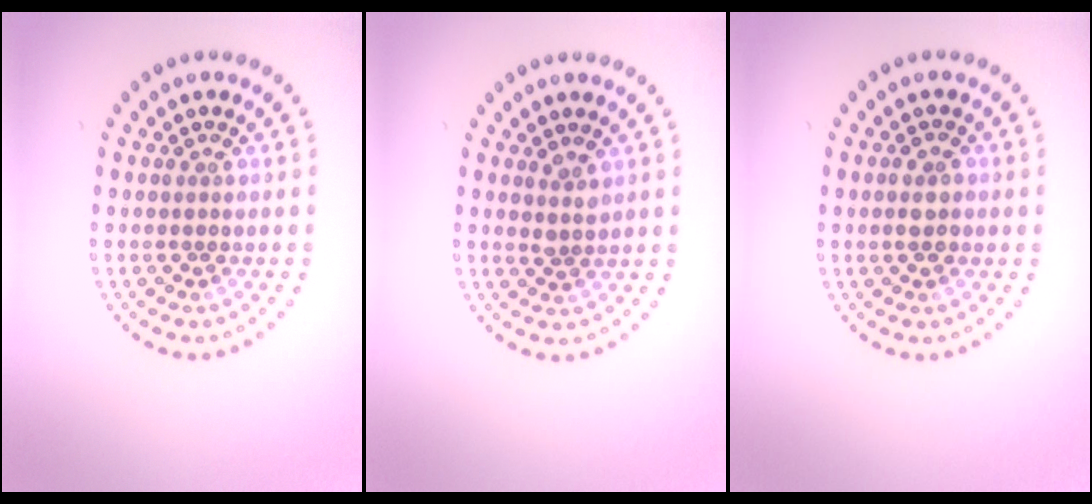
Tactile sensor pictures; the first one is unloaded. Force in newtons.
{"total": 1.2, "press": 1.1, "slide": 0.6}
{"total": 1.6, "press": 1.6, "slide": 0.3}